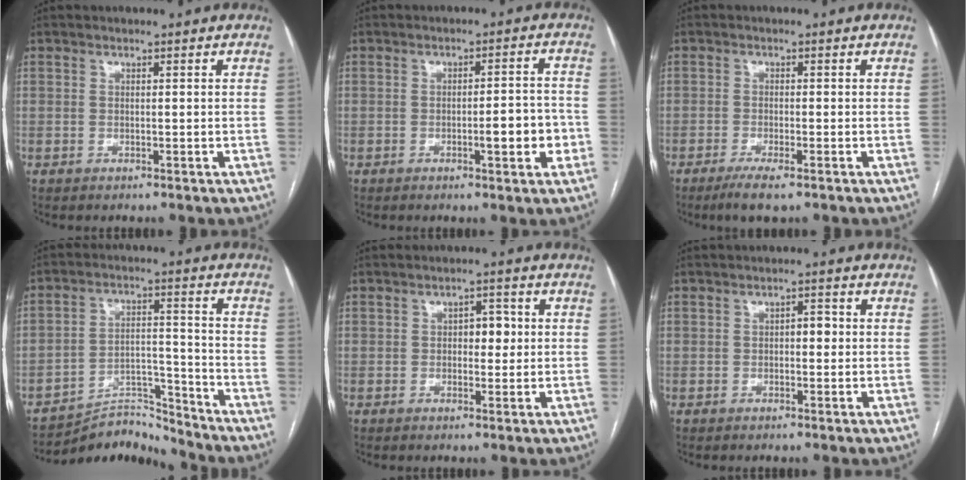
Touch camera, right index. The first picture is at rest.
{"total": 5.8, "force": [-2.0, 1.1, 5.3], "torque": [-0.070, 0.010, -0.024]}
{"total": 4.2, "force": [-2.8, 0.5, 3.0], "torque": [-0.055, -0.010, -0.048]}
{"total": 7.9, "force": [-7.6, 0.9, -1.8], "torque": [0.041, 0.043, -0.132]}
{"total": 3.3, "force": [0.3, 1.9, 2.7], "torque": [-0.036, 0.010, 0.006]}
{"total": 2.1, "force": [0.0, 1.1, 1.8], "torque": [-0.024, 0.011, -0.001]}